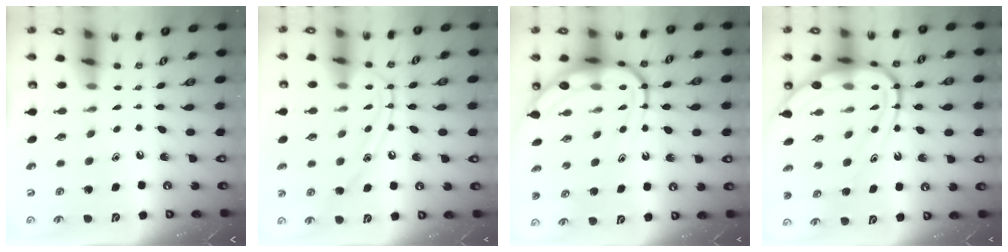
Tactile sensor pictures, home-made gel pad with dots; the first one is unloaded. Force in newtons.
{"total": 13.2, "press": 13.1, "slide": 1.2}
{"total": 14.4, "press": 14.4, "slide": 1.0}
{"total": 18.4, "press": 18.4, "slide": 1.8}